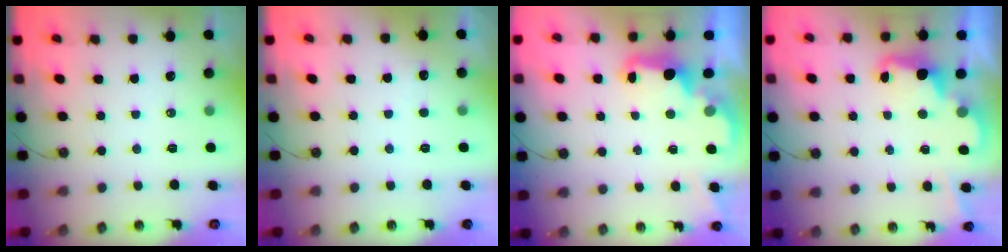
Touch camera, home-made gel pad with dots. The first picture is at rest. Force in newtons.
{"total": 1.9, "press": 1.7, "slide": 0.9}
{"total": 2.8, "press": 2.6, "slide": 0.9}
{"total": 2.6, "press": 2.5, "slide": 0.6}